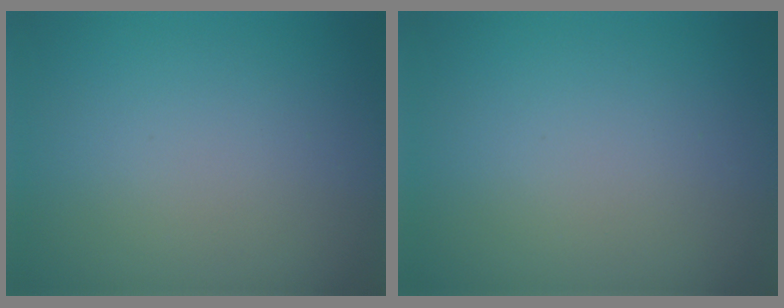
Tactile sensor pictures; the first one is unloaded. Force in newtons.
{"total": 0.0}